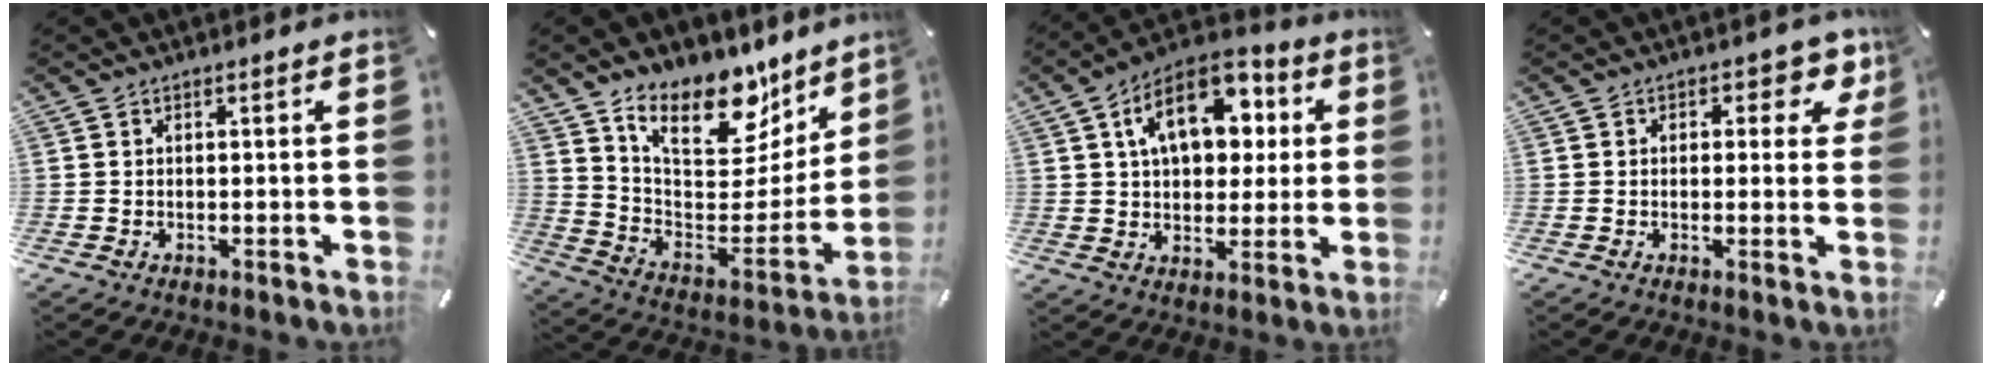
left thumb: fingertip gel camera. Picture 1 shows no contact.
{"total": 20.4, "force": [15.0, 10.3, 9.2], "torque": [-0.127, -0.118, 0.263]}
{"total": 15.4, "force": [5.5, 10.1, 10.1], "torque": [-0.164, -0.005, 0.096]}
{"total": 5.0, "force": [2.3, 3.2, 3.0], "torque": [-0.020, -0.005, 0.032]}